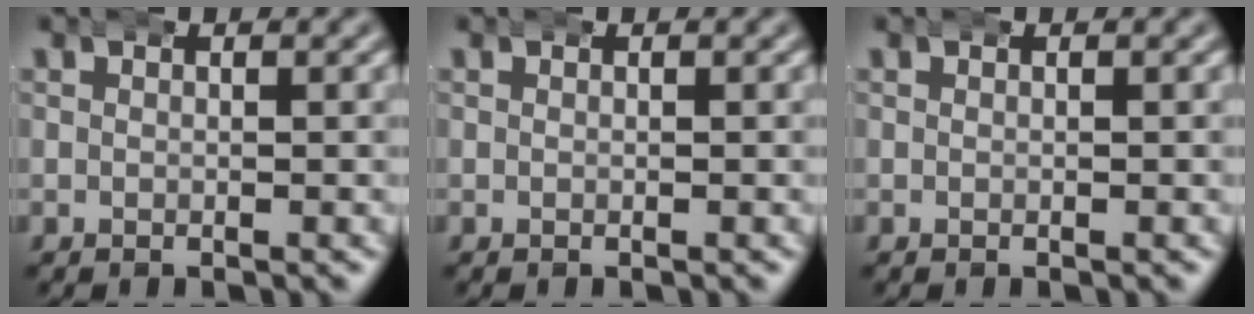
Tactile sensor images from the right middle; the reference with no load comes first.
{"total": 0.0}
{"total": 0.0}